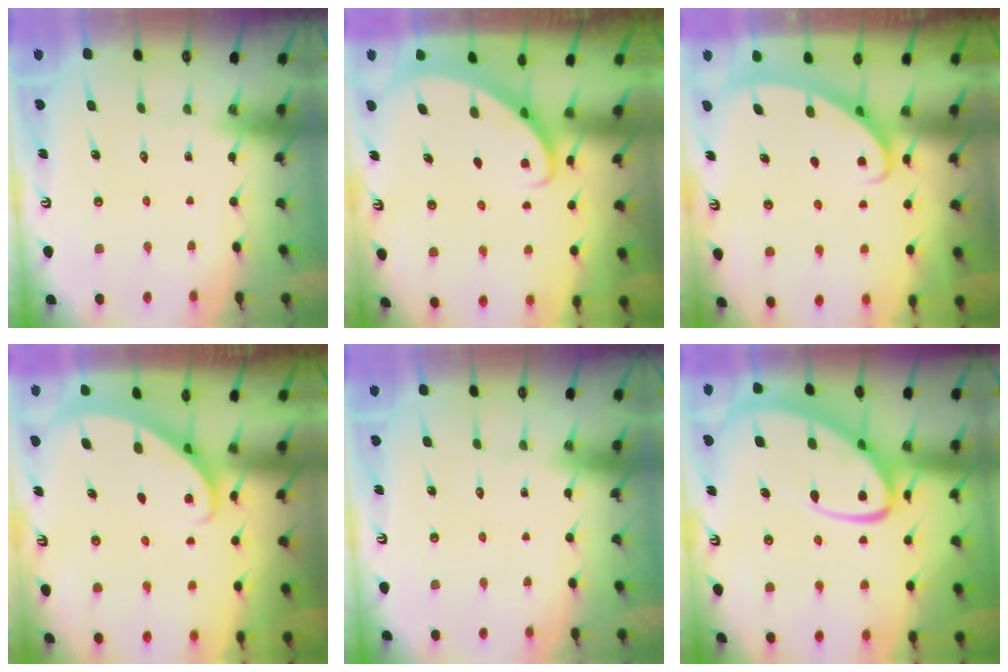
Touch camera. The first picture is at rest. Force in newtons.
{"total": 2.8, "press": 2.8, "slide": 0.2}
{"total": 2.7, "press": 2.7, "slide": 0.4}
{"total": 1.9, "press": 1.9, "slide": 0.2}
{"total": 0.0}
{"total": 14.3, "press": 14.3, "slide": 1.3}